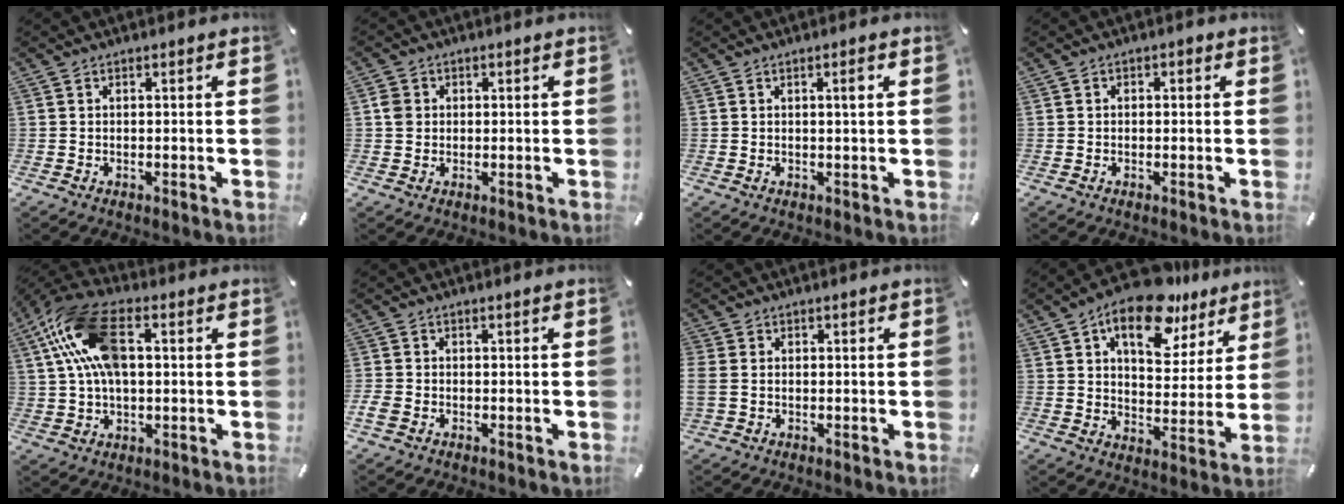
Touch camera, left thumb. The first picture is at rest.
{"total": 2.8, "force": [0.4, 2.7, 0.8], "torque": [-0.011, 0.001, 0.005]}
{"total": 2.2, "force": [0.7, 0.3, 2.1], "torque": [-0.033, 0.000, 0.007]}
{"total": 0.9, "force": [-0.2, 0.8, 0.4], "torque": [-0.008, 0.005, -0.006]}
{"total": 14.9, "force": [3.7, 8.9, 11.3], "torque": [-0.240, 0.016, 0.070]}
{"total": 2.1, "force": [-1.1, 1.5, 1.0], "torque": [-0.021, 0.001, -0.022]}
{"total": 2.4, "force": [-0.3, 1.9, 1.4], "torque": [-0.033, 0.002, -0.008]}
{"total": 15.7, "force": [10.3, 8.3, 8.4], "torque": [-0.114, -0.066, 0.174]}